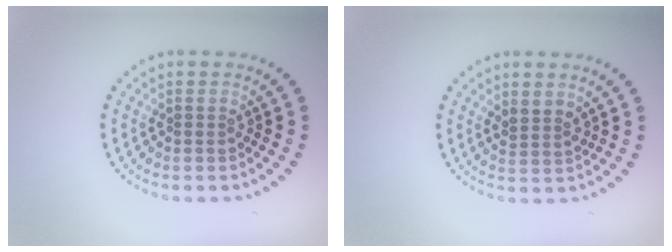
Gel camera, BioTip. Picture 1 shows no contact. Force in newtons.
{"total": 1.7, "press": 1.4, "slide": 1.0}